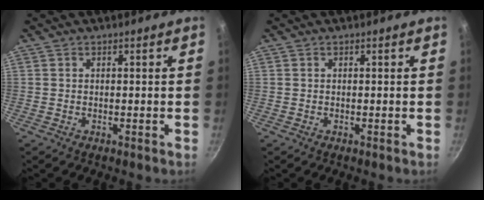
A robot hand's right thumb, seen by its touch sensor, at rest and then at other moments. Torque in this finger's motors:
{"motor_torque": [-0.57, 0.18, -0.46, 0.46, 0.03]}